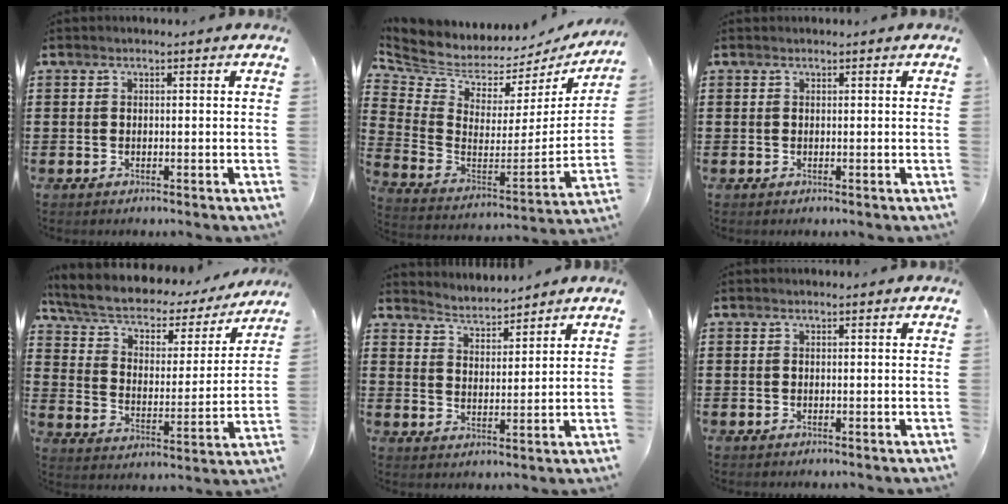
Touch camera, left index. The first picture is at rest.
{"total": 4.5, "force": [4.1, 1.8, 0.5], "torque": [-0.044, -0.051, 0.069]}
{"total": 0.0}
{"total": 5.3, "force": [3.5, 2.5, 3.0], "torque": [-0.074, -0.025, 0.056]}
{"total": 3.5, "force": [3.4, 0.0, -0.6], "torque": [-0.003, -0.018, 0.060]}
{"total": 0.0}